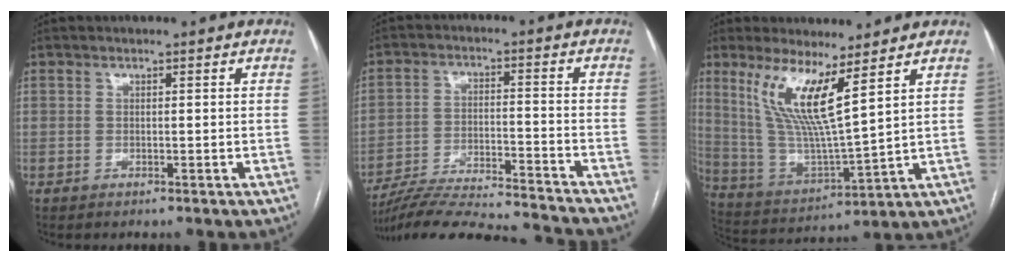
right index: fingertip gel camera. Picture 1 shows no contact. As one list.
[{"total": 19.9, "force": [-18.8, 0.4, 6.5], "torque": [-0.115, -0.022, -0.282]}, {"total": 11.9, "force": [6.2, 0.8, 10.2], "torque": [-0.216, -0.015, 0.129]}]